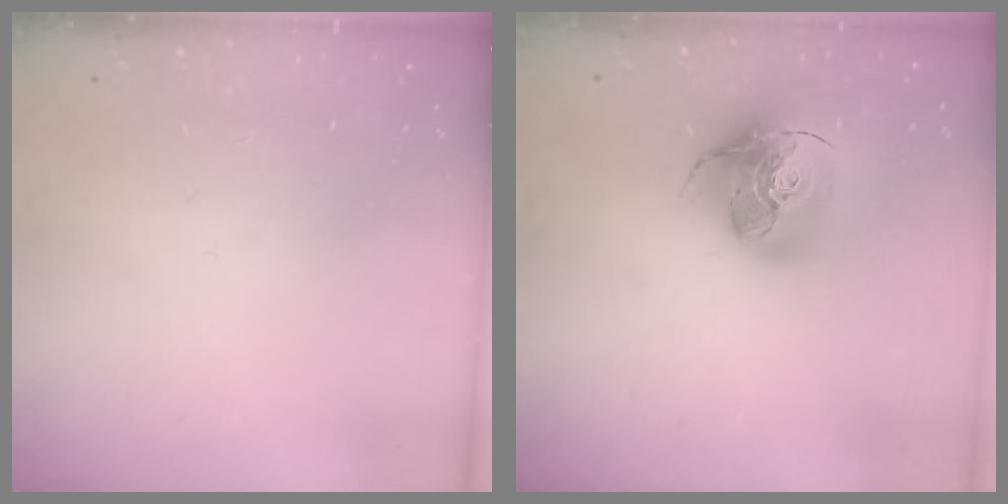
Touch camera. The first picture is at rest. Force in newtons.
{"total": 20.1, "press": 20.0, "slide": 2.6}